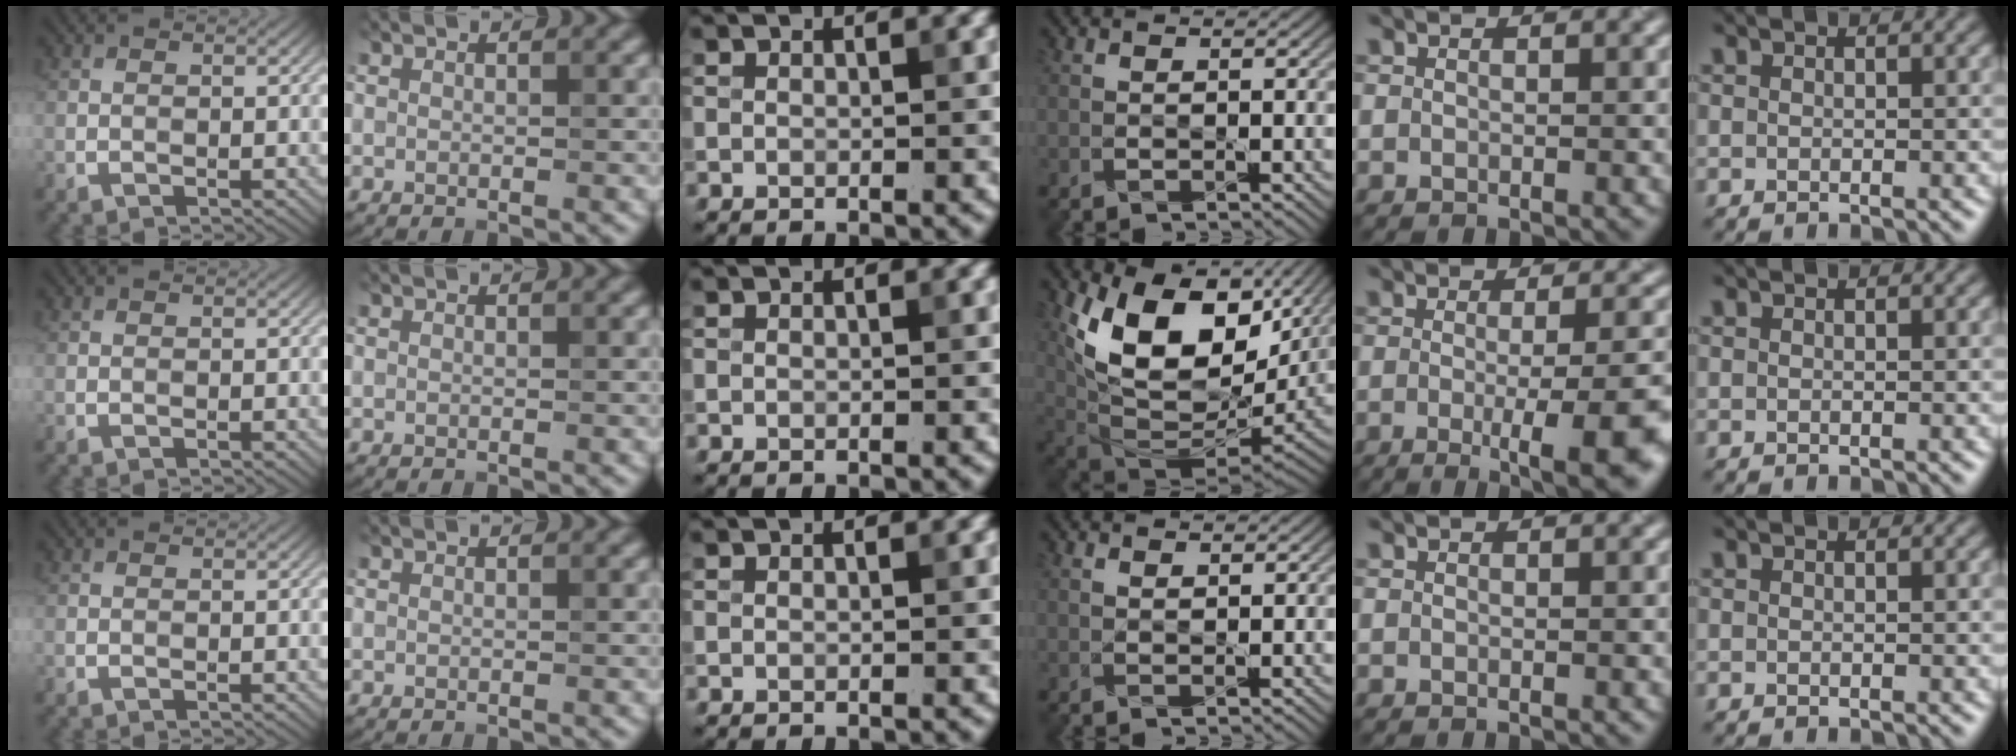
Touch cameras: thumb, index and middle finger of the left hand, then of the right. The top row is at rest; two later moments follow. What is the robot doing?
{"motion": "assemble", "object": "legos"}